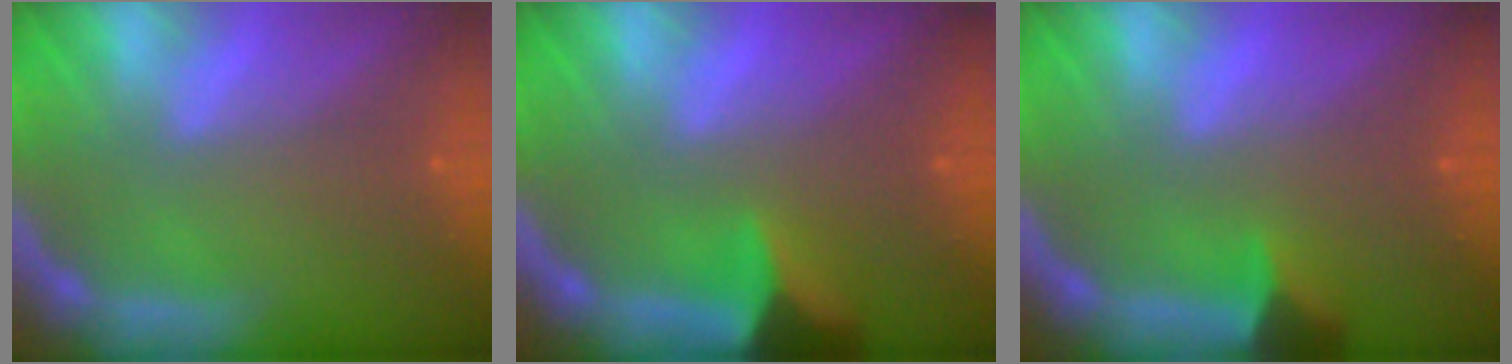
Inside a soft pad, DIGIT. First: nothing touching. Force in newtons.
{"total": 4.4}
{"total": 2.4}